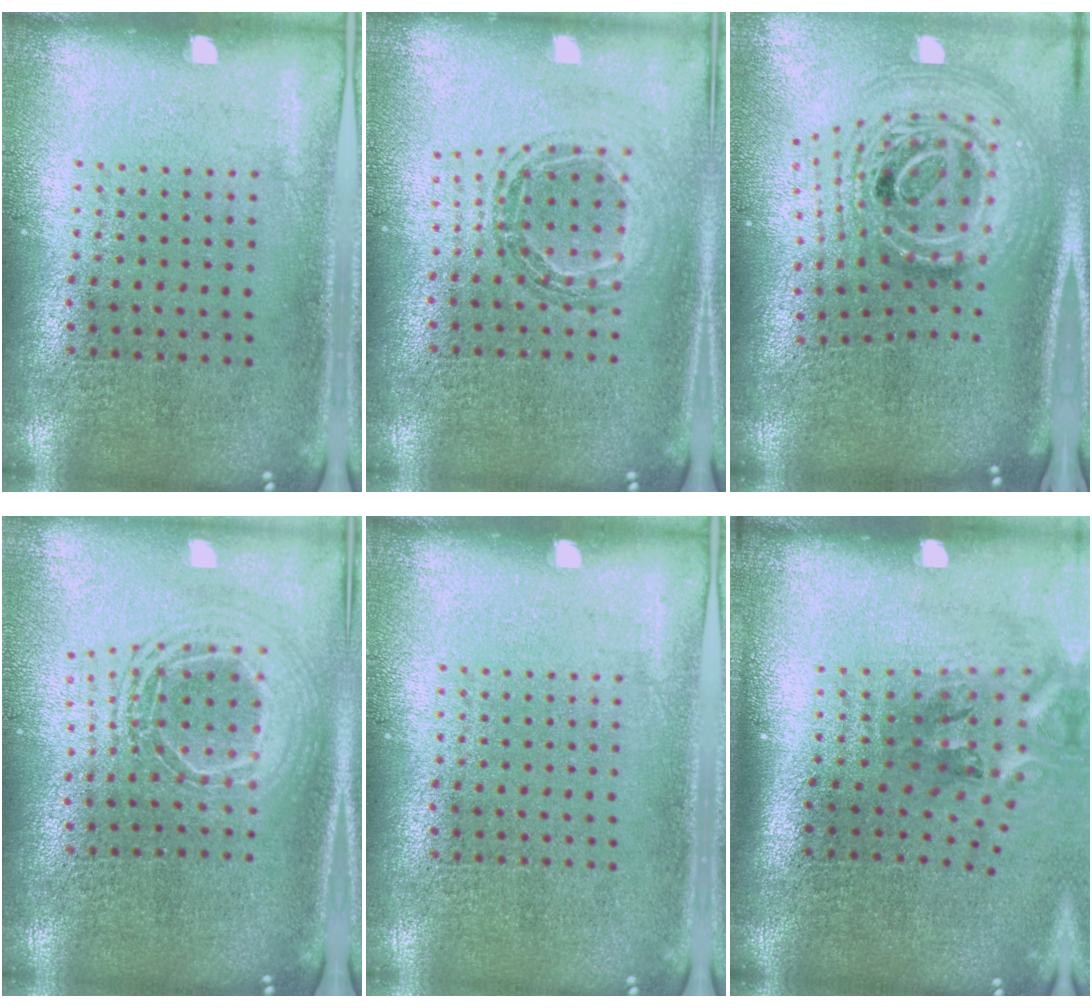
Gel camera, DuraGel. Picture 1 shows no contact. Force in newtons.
{"total": 0.9, "press": 0.9, "slide": 0.1}
{"total": 2.9, "press": 2.0, "slide": 2.1}
{"total": 2.0, "press": 1.6, "slide": 1.3}
{"total": 0.0}
{"total": 2.2, "press": 1.3, "slide": 1.8}